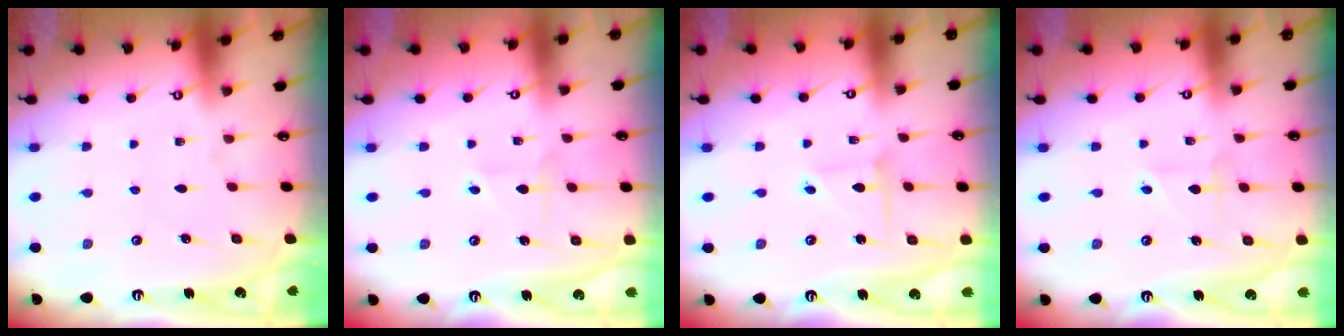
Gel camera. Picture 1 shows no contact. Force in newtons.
{"total": 3.2, "press": 3.2, "slide": 0.5}
{"total": 2.3, "press": 2.3, "slide": 0.3}
{"total": 2.7, "press": 2.6, "slide": 0.3}